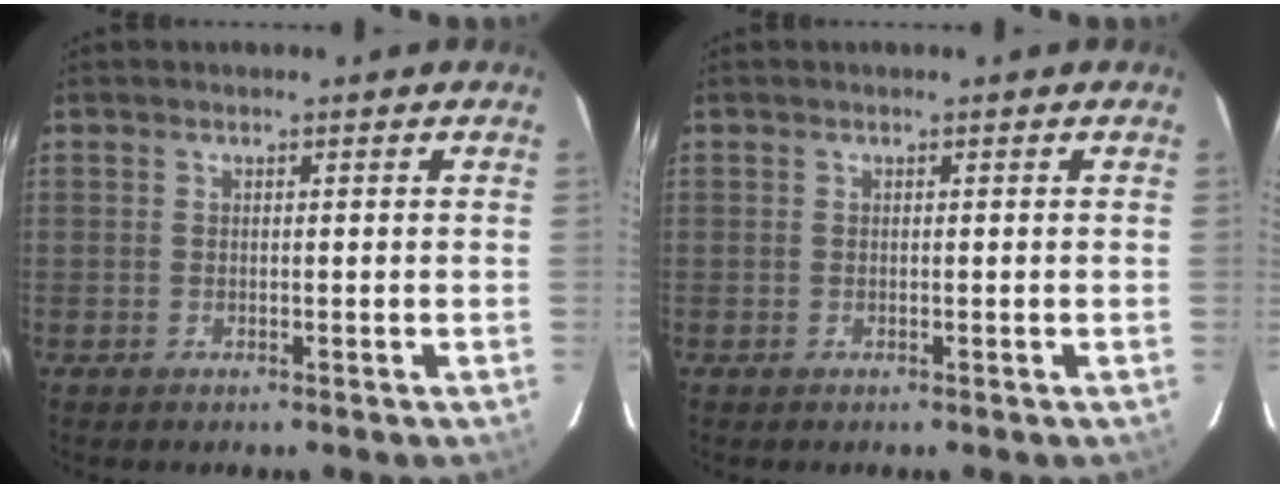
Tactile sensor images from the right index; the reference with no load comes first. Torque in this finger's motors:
{"motor_torque": [-0.13, 0.13, -0.03, 0.00]}